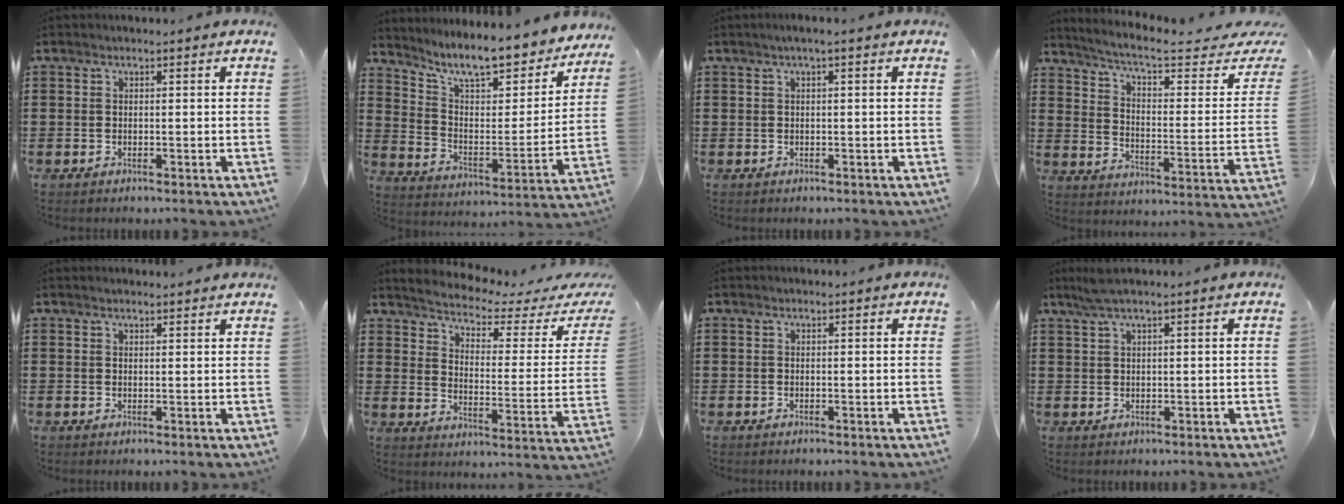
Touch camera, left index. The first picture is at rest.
{"total": 9.5, "force": [8.1, 1.3, 4.9], "torque": [-0.111, -0.057, 0.133]}
{"total": 1.1, "force": [0.3, 0.0, 1.1], "torque": [-0.018, -0.001, 0.006]}
{"total": 6.0, "force": [4.7, 0.4, 3.7], "torque": [-0.093, -0.038, 0.075]}
{"total": 1.2, "force": [1.2, 0.0, 0.3], "torque": [-0.007, 0.000, 0.023]}
{"total": 2.9, "force": [2.6, 0.1, 1.4], "torque": [-0.047, -0.030, 0.033]}
{"total": 0.0}
{"total": 2.3, "force": [1.4, -0.1, 1.8], "torque": [-0.036, 0.000, 0.025]}